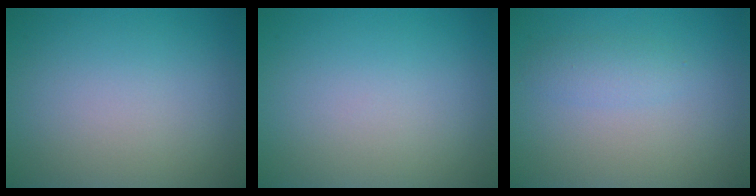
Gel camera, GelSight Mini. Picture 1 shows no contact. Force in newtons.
{"total": 0.0}
{"total": 1.5, "press": 1.5, "slide": 0.1}